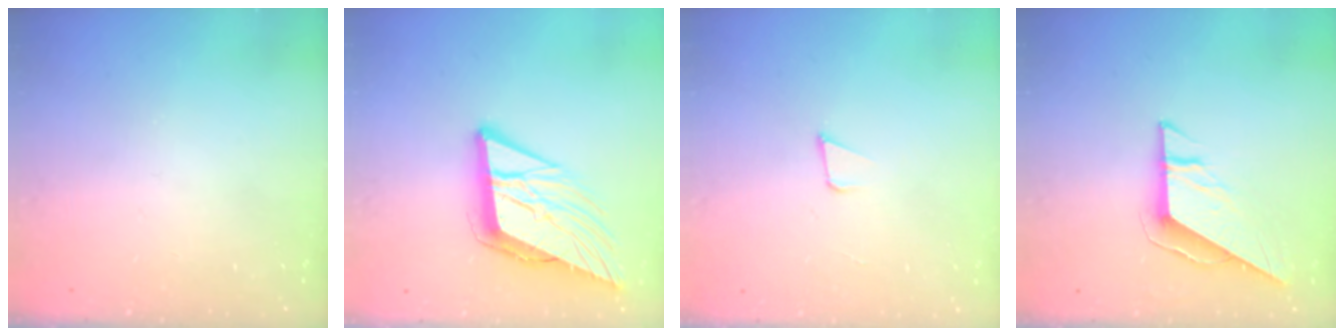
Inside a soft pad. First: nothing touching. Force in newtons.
{"total": 13.5, "press": 12.9, "slide": 3.8}
{"total": 3.4, "press": 2.2, "slide": 2.6}
{"total": 8.1, "press": 8.1, "slide": 0.4}